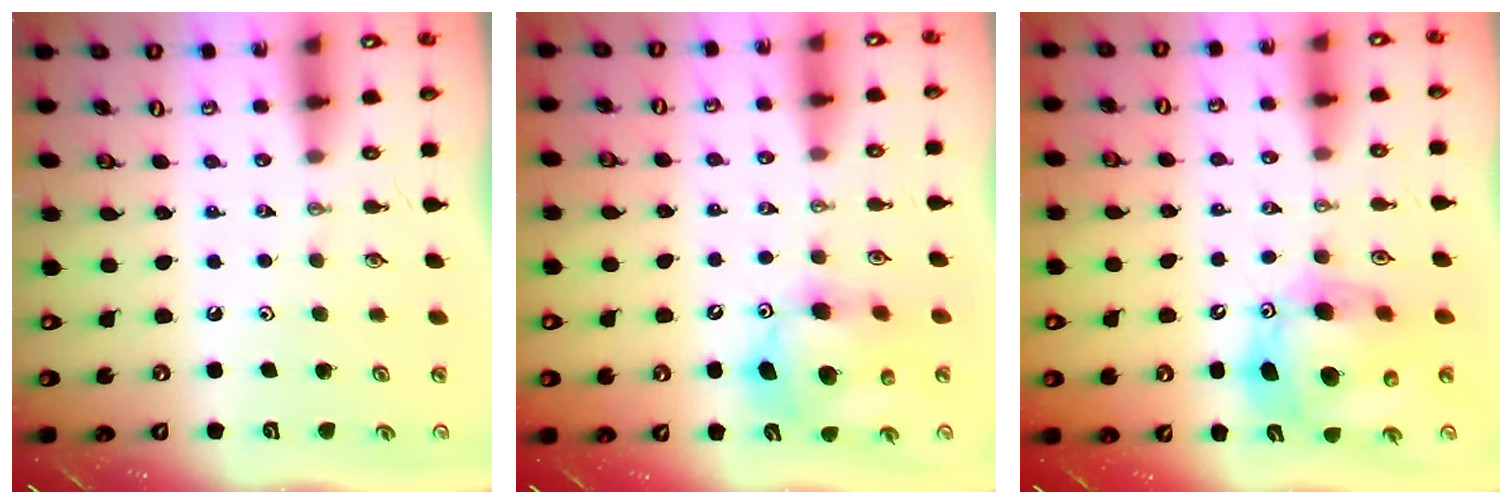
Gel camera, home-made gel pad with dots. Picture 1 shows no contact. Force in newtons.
{"total": 12.2, "press": 12.0, "slide": 2.1}
{"total": 15.6, "press": 15.3, "slide": 2.5}